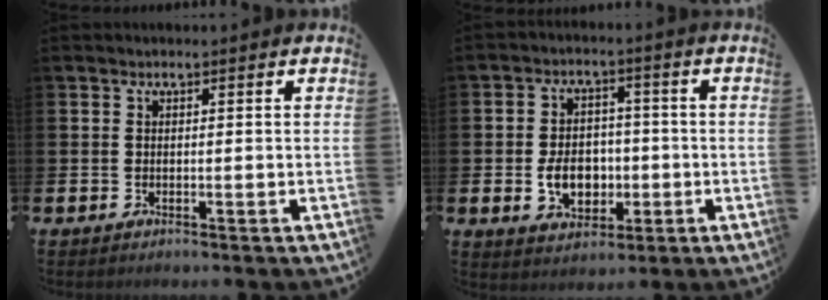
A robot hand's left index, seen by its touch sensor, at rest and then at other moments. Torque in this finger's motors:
{"motor_torque": [1.63, 0.11, 0.81, 0.19]}